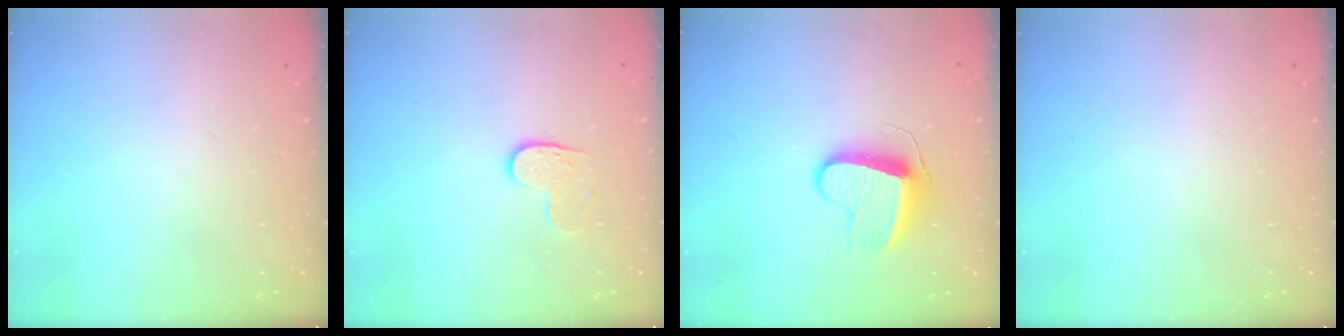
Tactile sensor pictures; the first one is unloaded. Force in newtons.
{"total": 4.0, "press": 4.0, "slide": 0.4}
{"total": 9.2, "press": 9.2, "slide": 0.2}
{"total": 0.0}